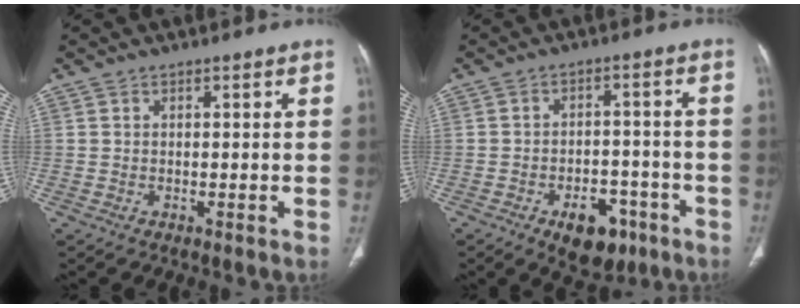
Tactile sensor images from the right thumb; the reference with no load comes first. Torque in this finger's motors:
{"motor_torque": [3.10, 0.90, 0.80, -1.04, -0.07]}